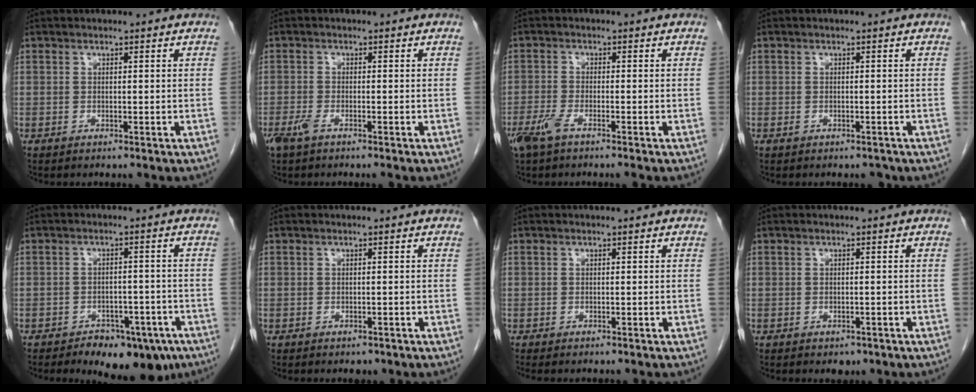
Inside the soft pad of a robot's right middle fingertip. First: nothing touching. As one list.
[{"total": 2.2, "force": [-1.5, 0.5, 1.6], "torque": [-0.037, -0.004, -0.032]}, {"total": 3.6, "force": [-2.5, 0.6, 2.5], "torque": [-0.058, -0.006, -0.054]}, {"total": 1.2, "force": [-0.8, 0.7, 0.5], "torque": [-0.009, 0.002, -0.006]}, {"total": 9.6, "force": [-6.7, 4.7, 5.0], "torque": [-0.046, 0.010, -0.094]}, {"total": 1.1, "force": [-0.7, 0.7, 0.4], "torque": [-0.008, 0.000, -0.005]}, {"total": 0.8, "force": [-0.7, 0.2, 0.3], "torque": [-0.003, -0.001, -0.010]}, {"total": 1.7, "force": [-1.0, 1.1, 0.7], "torque": [-0.009, 0.001, -0.005]}]